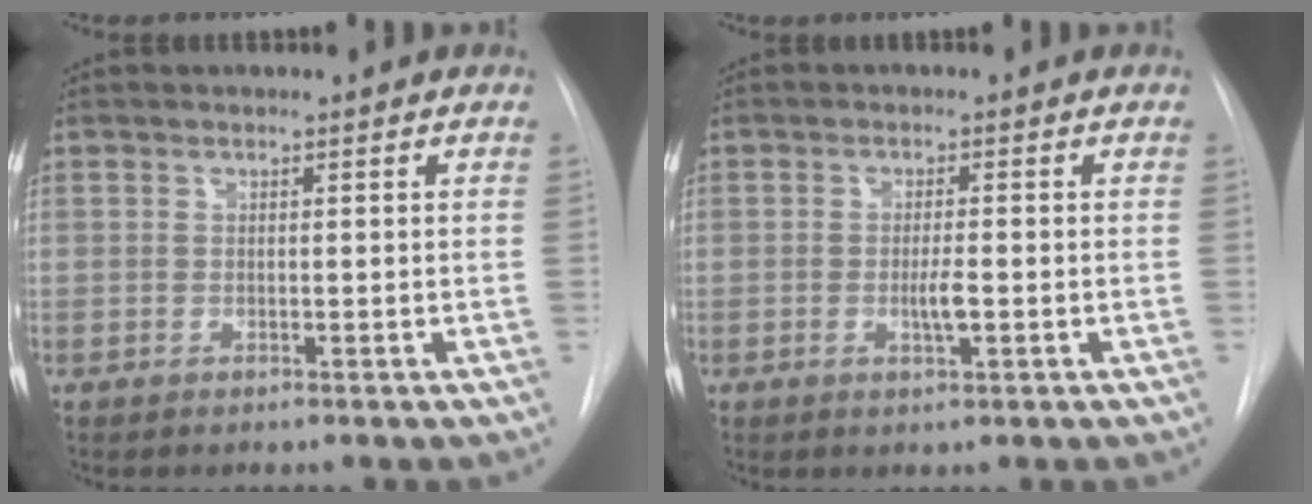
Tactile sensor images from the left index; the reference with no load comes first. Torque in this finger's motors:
{"motor_torque": [0.11, 0.04, 0.08, 0.03]}